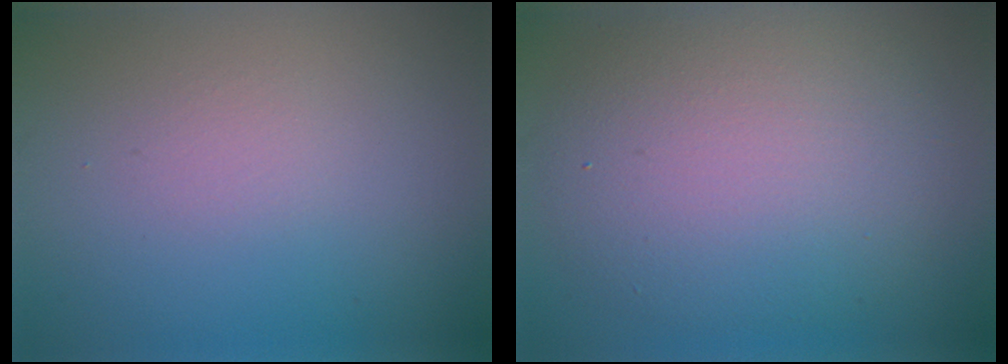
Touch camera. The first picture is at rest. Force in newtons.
{"total": 8.1, "press": 8.0, "slide": 0.2}